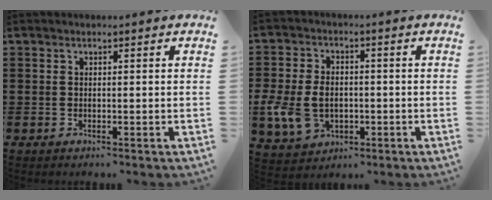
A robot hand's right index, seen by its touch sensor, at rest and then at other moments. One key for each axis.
{"total": 7.5, "fx": -1.4, "fy": 5.7, "fz": 4.6, "tx": -0.122, "ty": 0.006, "tz": -0.030}